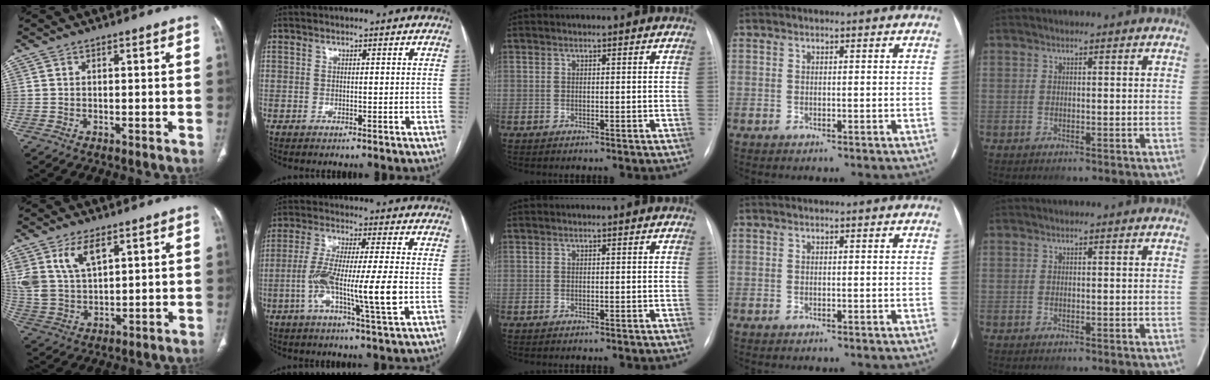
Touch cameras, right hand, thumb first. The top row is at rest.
{"thumb": {"total": 9.7, "force": [5.0, 5.1, 6.6], "torque": [-0.127, -0.016, 0.109]}, "index": {"total": 12.4, "force": [-2.5, 0.4, 12.2], "torque": [-0.229, -0.004, -0.050]}}